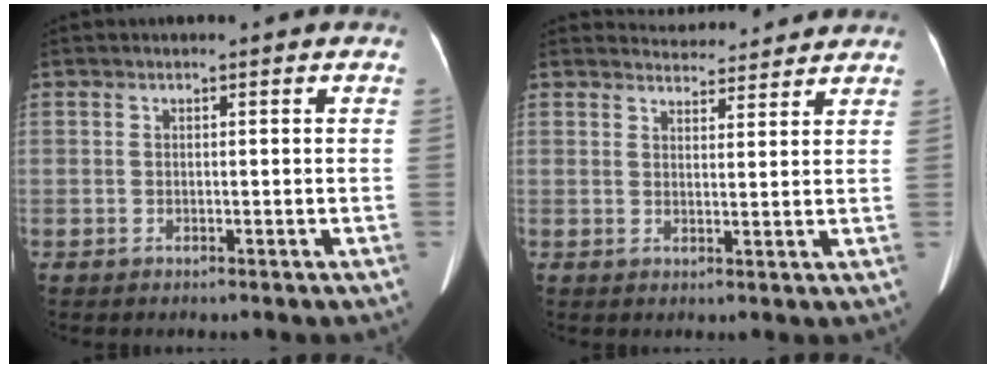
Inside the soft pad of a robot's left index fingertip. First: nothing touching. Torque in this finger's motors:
{"motor_torque": [-0.05, -0.39, -0.07, -0.04]}